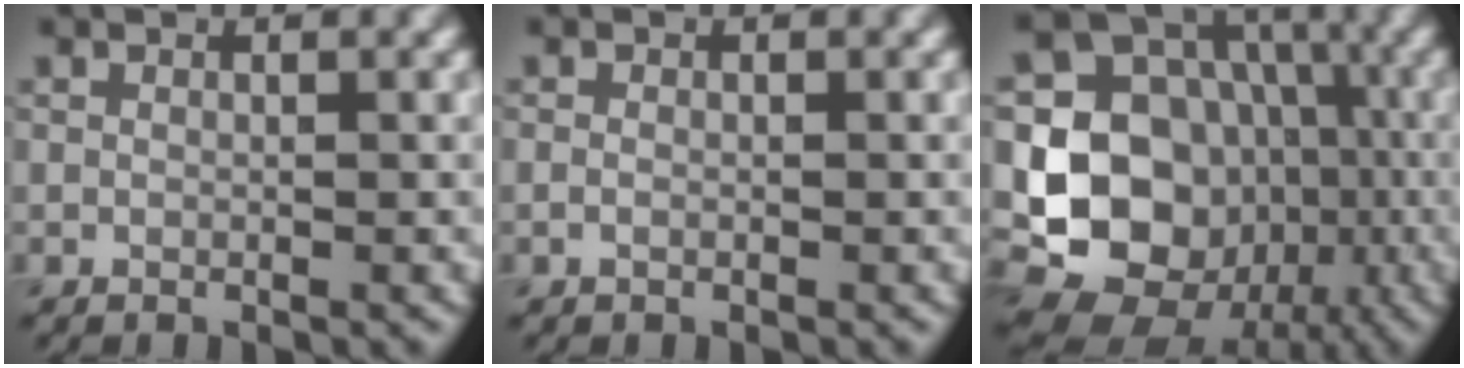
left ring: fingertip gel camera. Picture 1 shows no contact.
{"total": 0.6, "force": [-0.2, 0.3, 0.4], "torque": [-0.008, -0.001, -0.005]}
{"total": 15.4, "force": [-2.6, 13.5, 7.0], "torque": [-0.132, -0.016, -0.062]}